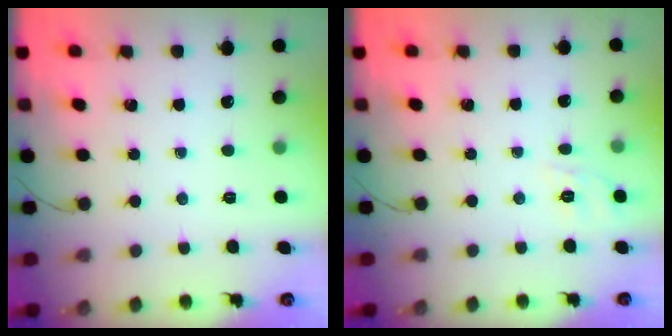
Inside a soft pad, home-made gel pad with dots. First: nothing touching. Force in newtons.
{"total": 5.9, "press": 5.6, "slide": 1.9}